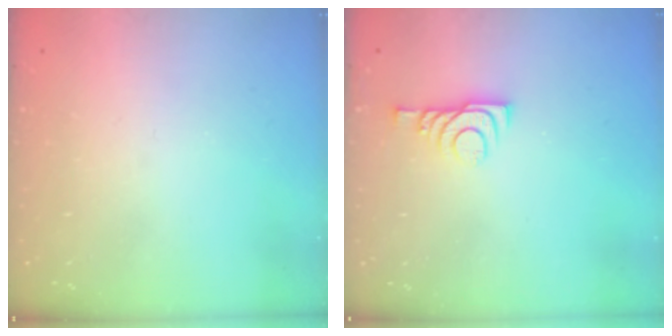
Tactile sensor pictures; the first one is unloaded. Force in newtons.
{"total": 6.7, "press": 6.7, "slide": 0.7}